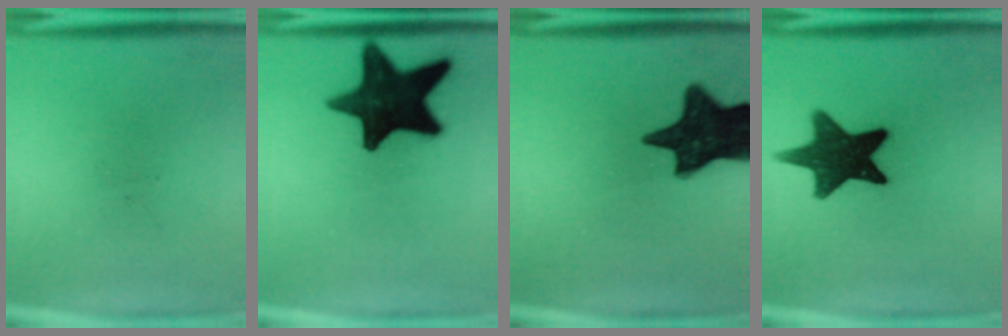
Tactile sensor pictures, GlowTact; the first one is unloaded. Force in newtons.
{"total": 18.4}
{"total": 15.1}
{"total": 14.8}